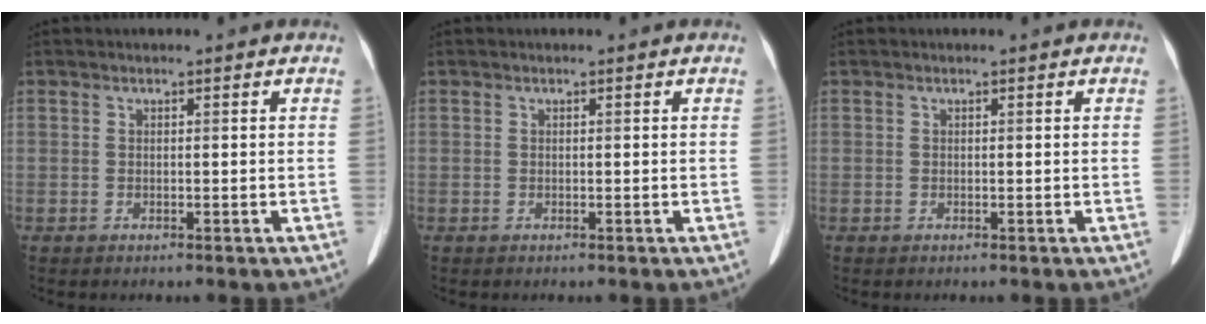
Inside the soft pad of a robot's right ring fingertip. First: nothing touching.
{"total": 0.0}
{"total": 0.0}